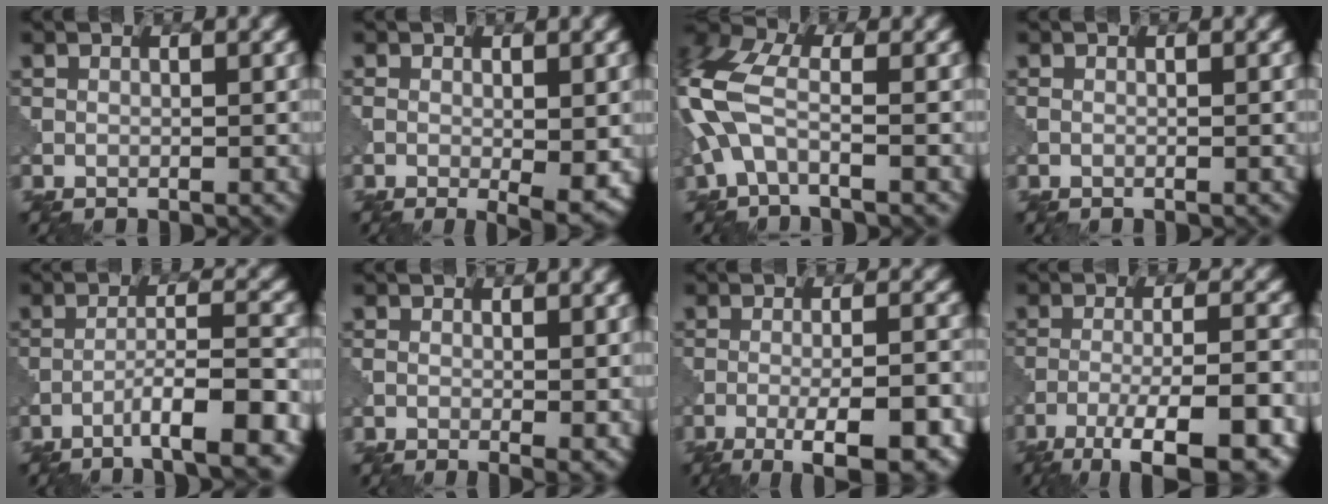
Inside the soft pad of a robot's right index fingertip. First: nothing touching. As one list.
[{"total": 4.1, "force": [-1.1, 1.0, 3.8], "torque": [-0.062, -0.015, -0.009]}, {"total": 5.3, "force": [-0.8, 2.5, 4.6], "torque": [-0.124, 0.011, -0.036]}, {"total": 0.0}, {"total": 6.4, "force": [-4.3, 0.4, 4.7], "torque": [-0.069, 0.016, -0.074]}, {"total": 3.2, "force": [-0.4, 1.0, 3.0], "torque": [-0.040, -0.009, 0.003]}, {"total": 7.2, "force": [-3.7, 1.8, 5.9], "torque": [-0.081, 0.001, -0.045]}, {"total": 9.3, "force": [-6.2, 1.8, 6.7], "torque": [-0.098, 0.007, -0.095]}]